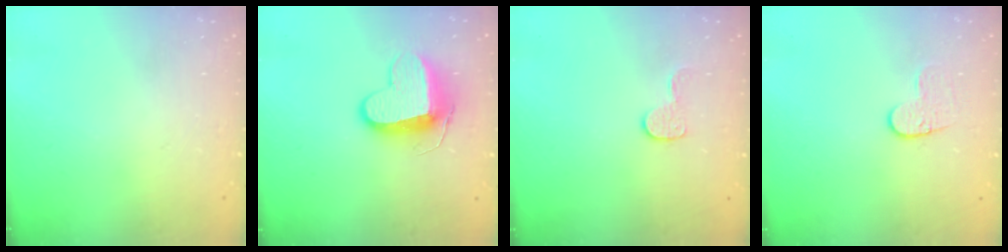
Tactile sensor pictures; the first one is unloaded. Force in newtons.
{"total": 10.3, "press": 10.2, "slide": 0.5}
{"total": 6.1, "press": 6.1, "slide": 0.2}
{"total": 5.8, "press": 5.7, "slide": 0.4}